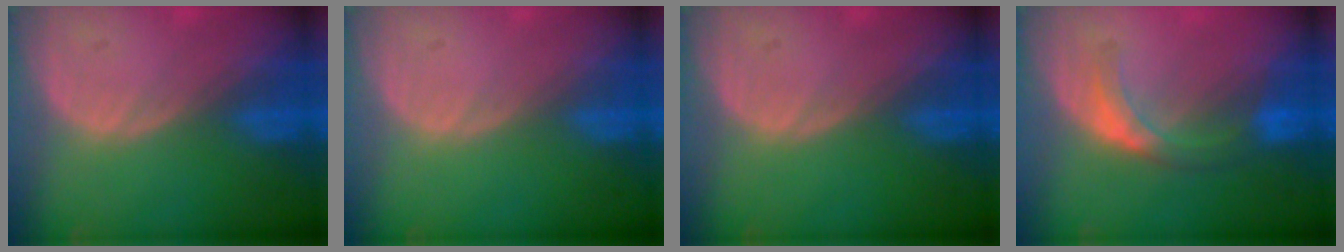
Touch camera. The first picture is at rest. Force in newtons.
{"total": 0.0}
{"total": 0.0}
{"total": 6.0, "press": 5.4, "slide": 2.6}